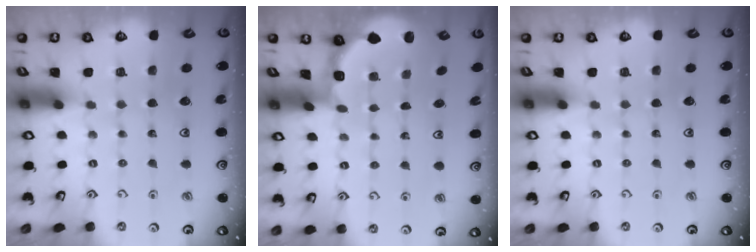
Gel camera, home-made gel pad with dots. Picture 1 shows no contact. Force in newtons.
{"total": 2.0, "press": 1.8, "slide": 0.7}
{"total": 0.0}